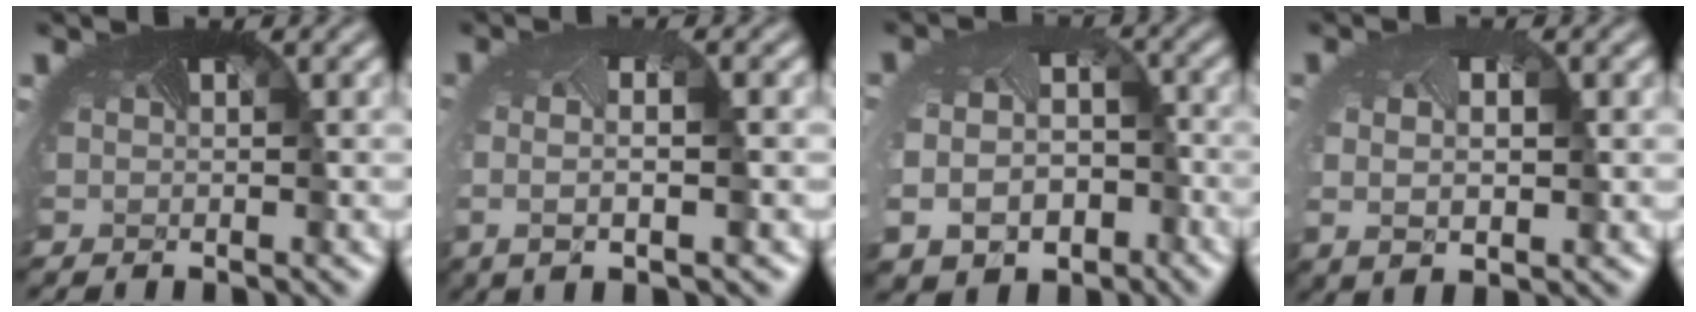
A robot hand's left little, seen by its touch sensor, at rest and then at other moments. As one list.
[{"total": 3.6, "force": [-0.6, 0.9, 3.4], "torque": [-0.063, -0.008, -0.007]}, {"total": 8.7, "force": [-3.5, 6.3, 4.9], "torque": [-0.095, -0.045, -0.033]}, {"total": 3.4, "force": [-0.1, 1.9, 2.8], "torque": [-0.055, -0.005, 0.011]}]